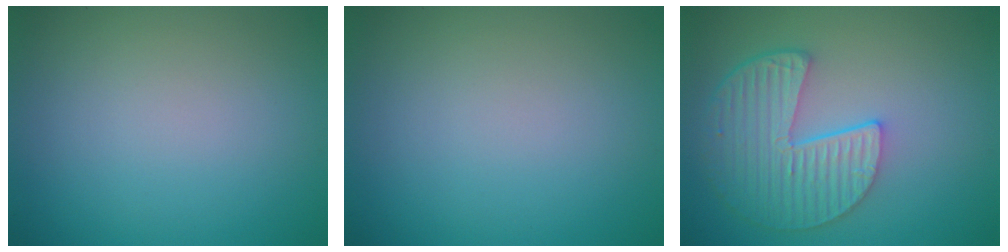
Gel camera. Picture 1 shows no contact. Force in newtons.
{"total": 0.0}
{"total": 6.2, "press": 4.7, "slide": 4.0}